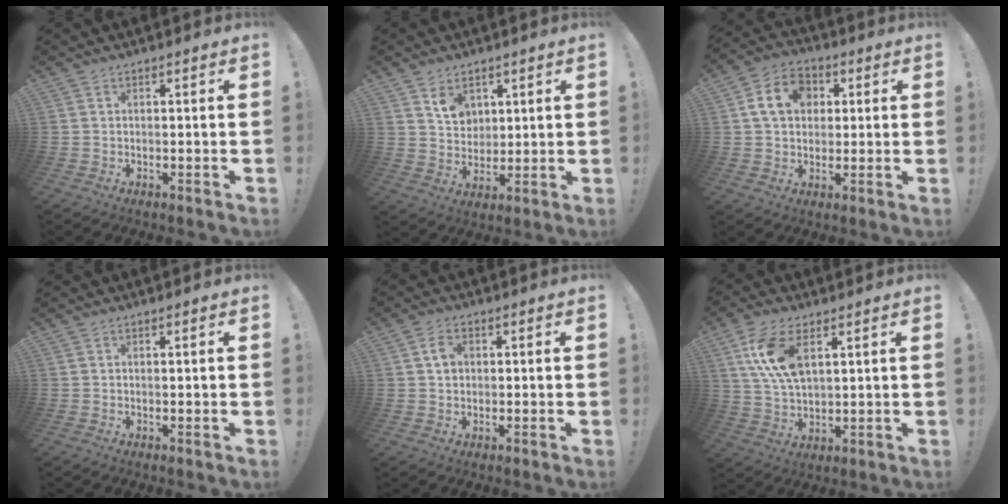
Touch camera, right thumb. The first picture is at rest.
{"total": 7.0, "force": [4.3, 5.2, 2.0], "torque": [-0.022, -0.031, 0.078]}
{"total": 11.7, "force": [2.9, 9.3, 6.5], "torque": [-0.098, 0.010, 0.060]}
{"total": 0.7, "force": [0.1, -0.4, 0.5], "torque": [-0.010, 0.000, 0.001]}
{"total": 4.0, "force": [0.8, 2.9, 2.7], "torque": [-0.037, 0.003, 0.012]}
{"total": 12.0, "force": [5.0, 6.1, 9.0], "torque": [-0.184, -0.011, 0.091]}